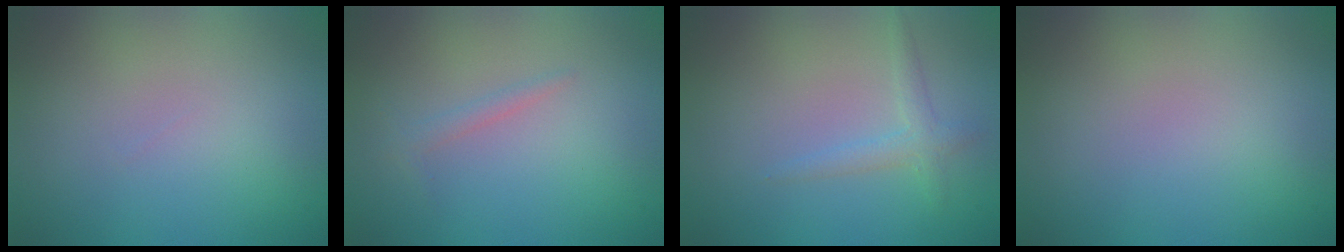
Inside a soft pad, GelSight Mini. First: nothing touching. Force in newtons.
{"total": 1.0, "press": 1.0, "slide": 0.1}
{"total": 0.9, "press": 0.9, "slide": 0.1}
{"total": 0.0}